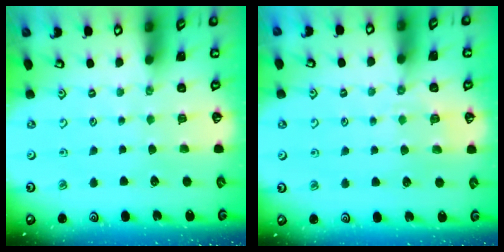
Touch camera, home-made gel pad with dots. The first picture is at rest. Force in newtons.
{"total": 3.0, "press": 2.9, "slide": 0.7}